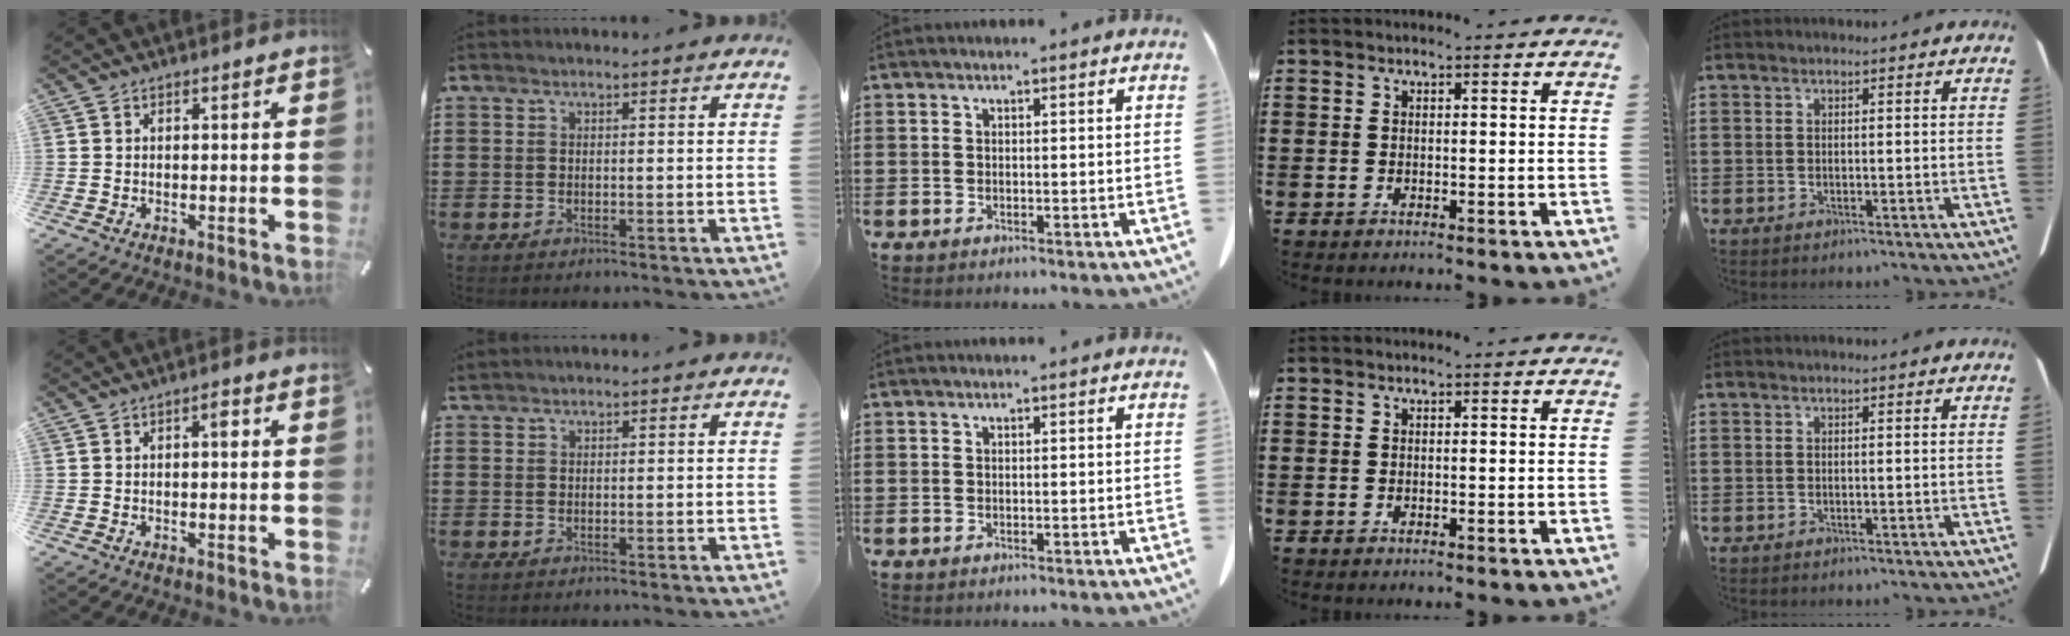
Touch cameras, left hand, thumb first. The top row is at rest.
{"thumb": {"total": 1.9, "force": [0.2, 0.7, 1.7], "torque": [-0.036, 0.009, 0.001]}, "index": {"total": 0.6, "force": [0.6, 0.2, 0.1], "torque": [-0.005, 0.000, 0.012]}}